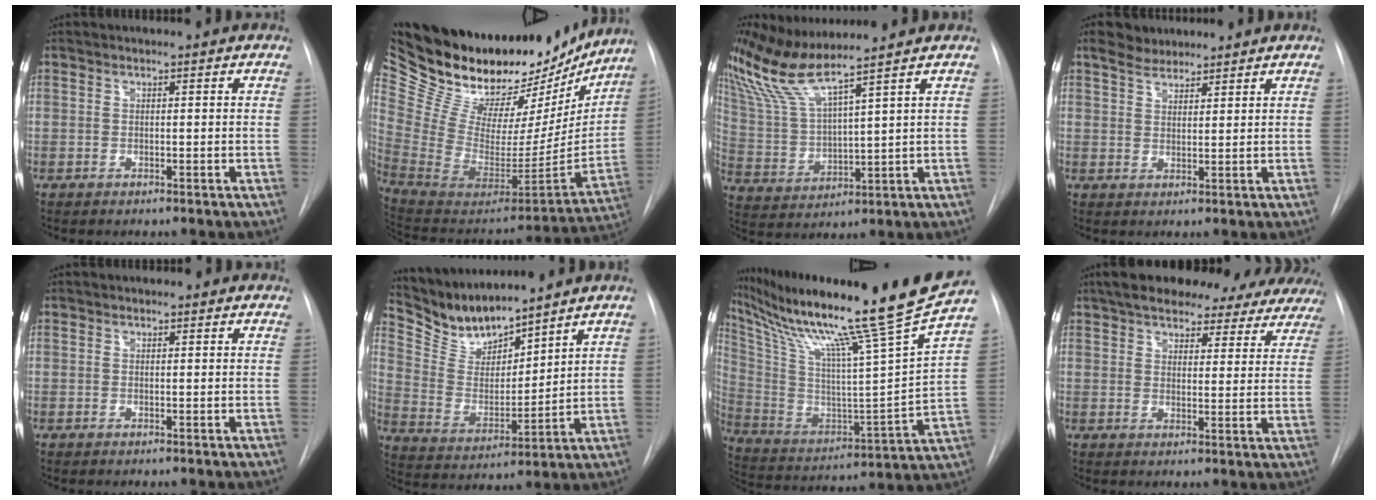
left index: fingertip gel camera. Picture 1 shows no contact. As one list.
[{"total": 35.4, "force": [29.1, 13.5, 15.1], "torque": [-0.269, -0.015, 0.434]}, {"total": 8.8, "force": [7.5, -1.4, 4.4], "torque": [-0.103, 0.001, 0.159]}, {"total": 3.4, "force": [3.1, 1.3, 0.6], "torque": [-0.017, 0.016, 0.057]}, {"total": 0.7, "force": [0.6, 0.4, 0.1], "torque": [-0.005, 0.004, 0.008]}, {"total": 10.6, "force": [10.2, 1.3, 2.6], "torque": [-0.064, 0.003, 0.210]}, {"total": 27.2, "force": [21.8, -3.1, 16.0], "torque": [-0.287, -0.061, 0.347]}, {"total": 26.1, "force": [22.3, 7.8, 11.2], "torque": [-0.178, 0.014, 0.266]}]